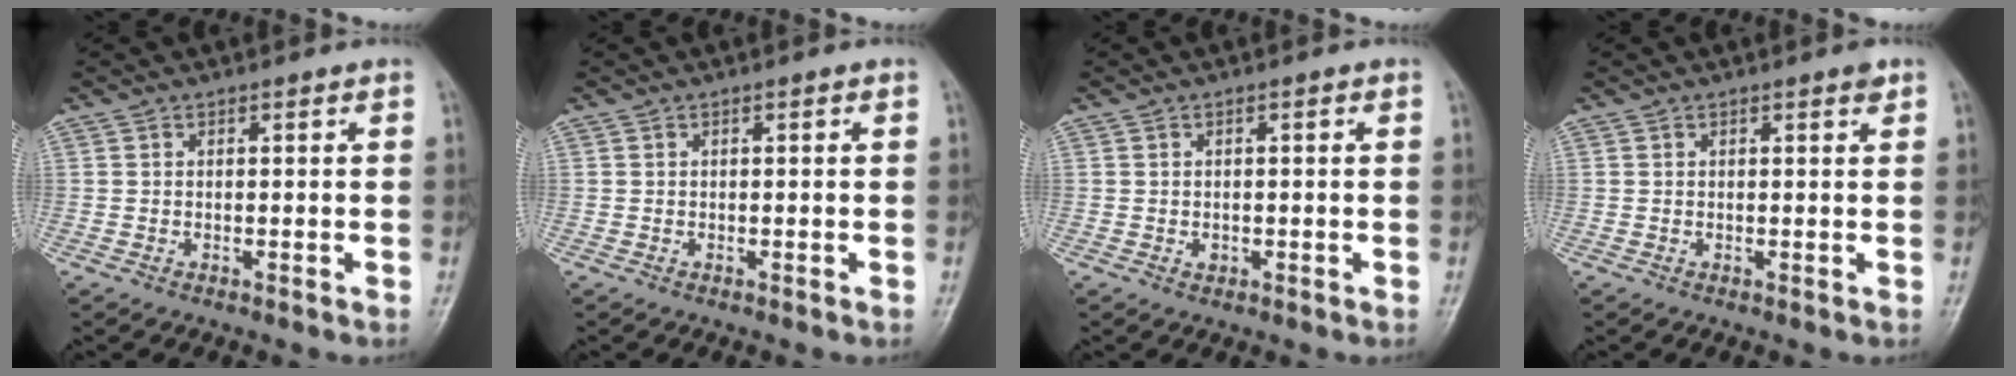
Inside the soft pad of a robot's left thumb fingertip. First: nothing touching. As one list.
[{"total": 0.0}, {"total": 0.7, "force": [-0.4, 0.4, 0.4], "torque": [-0.003, 0.003, -0.008]}, {"total": 1.1, "force": [0.7, 0.3, 0.8], "torque": [-0.009, -0.002, 0.008]}]